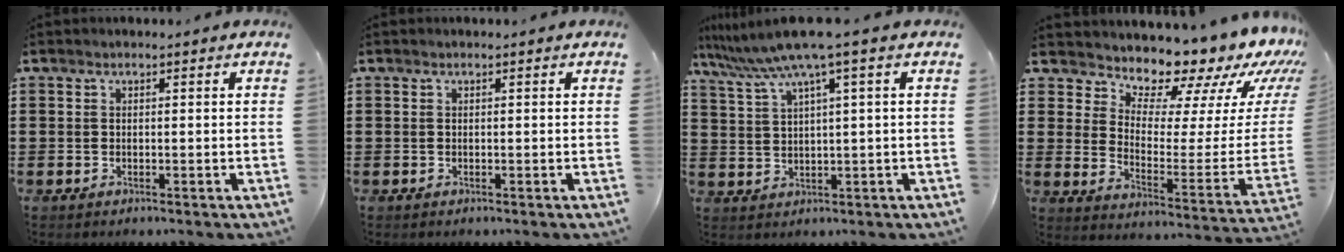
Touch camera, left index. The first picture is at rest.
{"total": 0.0}
{"total": 6.8, "force": [3.8, -0.5, 5.7], "torque": [-0.128, -0.024, 0.062]}
{"total": 10.0, "force": [9.4, 2.3, 2.4], "torque": [-0.049, -0.106, 0.151]}